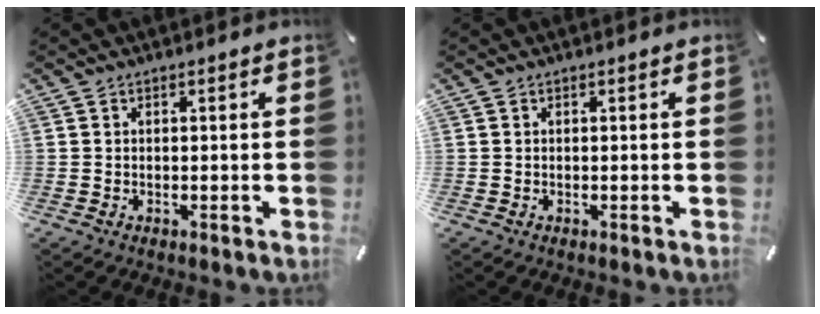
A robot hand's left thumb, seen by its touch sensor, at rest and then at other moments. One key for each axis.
{"total": 0.0}